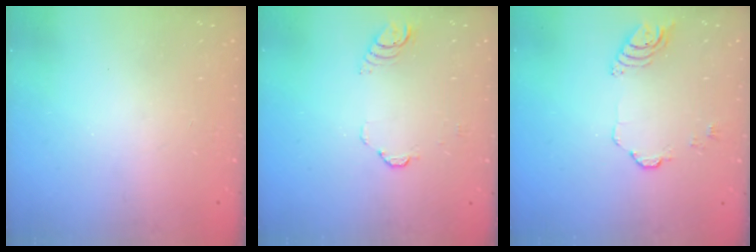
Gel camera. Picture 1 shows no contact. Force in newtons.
{"total": 3.0, "press": 3.0, "slide": 0.3}
{"total": 6.7, "press": 6.7, "slide": 0.8}